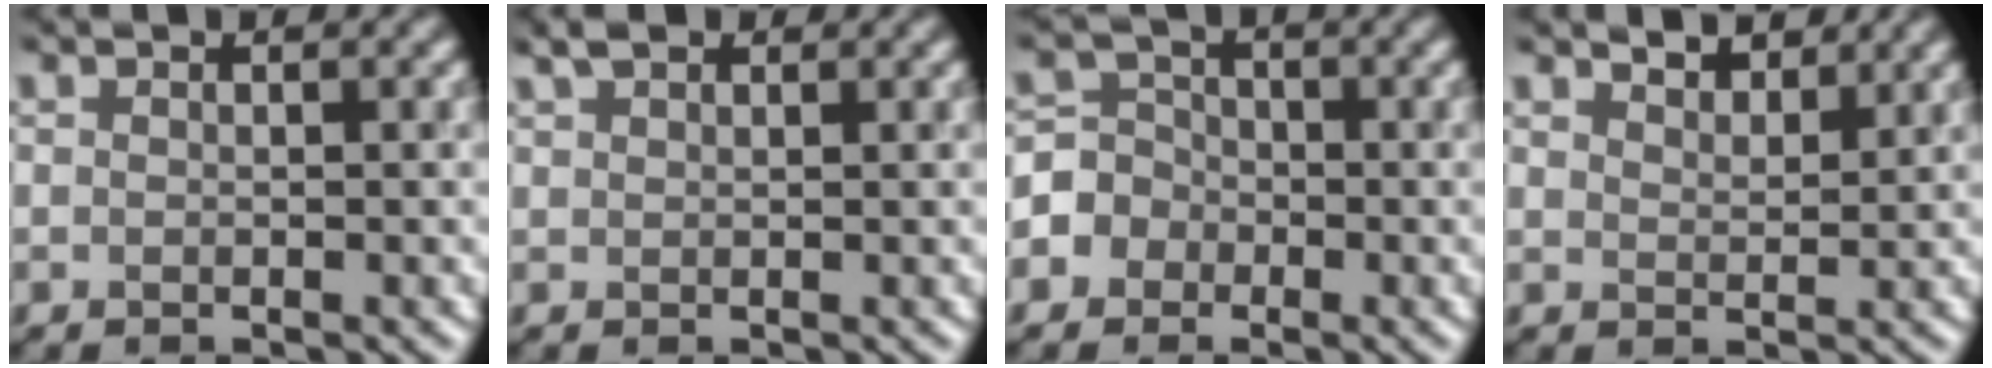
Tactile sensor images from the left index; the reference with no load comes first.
{"total": 1.5, "force": [1.3, 0.5, 0.5], "torque": [-0.005, 0.010, 0.026]}
{"total": 3.3, "force": [-1.2, 3.0, 0.1], "torque": [0.026, 0.016, -0.034]}
{"total": 3.0, "force": [2.9, 0.6, 0.6], "torque": [-0.006, 0.000, 0.046]}